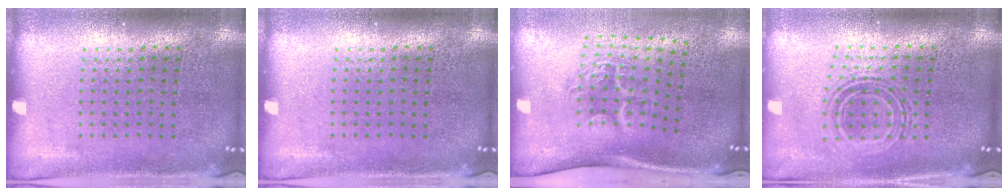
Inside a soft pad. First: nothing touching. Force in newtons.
{"total": 0.0}
{"total": 2.0, "press": 1.3, "slide": 1.5}
{"total": 0.8, "press": 0.8, "slide": 0.3}